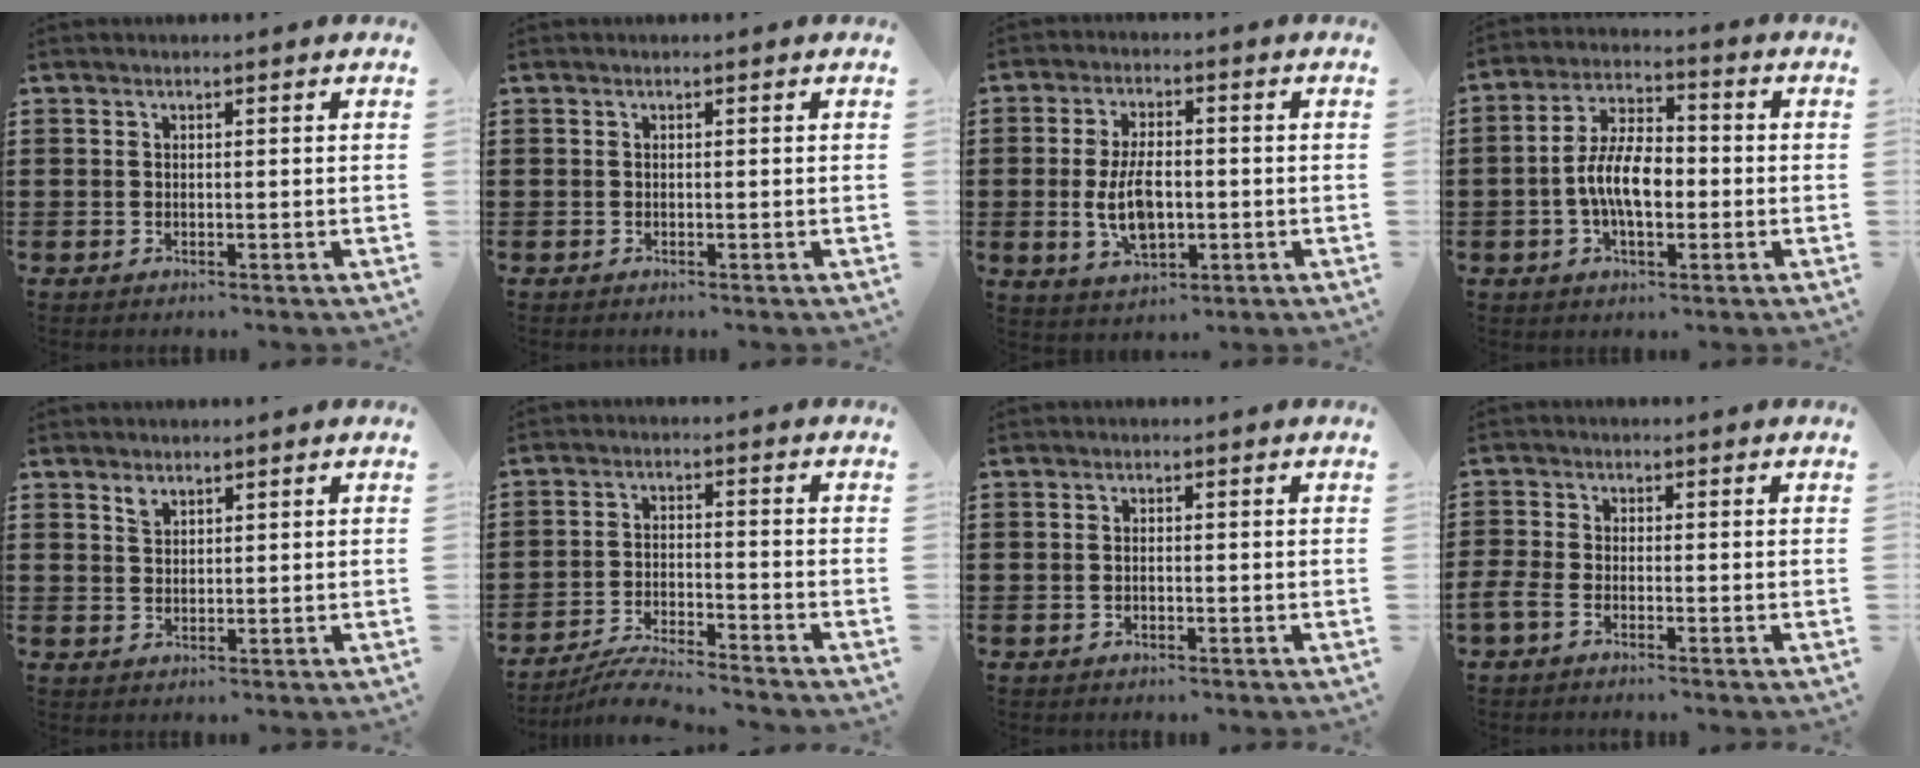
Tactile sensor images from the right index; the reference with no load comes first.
{"total": 0.0}
{"total": 7.6, "force": [-0.8, 4.0, 6.4], "torque": [-0.134, -0.002, -0.021]}
{"total": 8.4, "force": [-1.4, 4.1, 7.2], "torque": [-0.160, 0.003, -0.033]}
{"total": 1.6, "force": [1.4, 0.7, 0.4], "torque": [-0.004, -0.001, 0.025]}
{"total": 5.0, "force": [-4.9, -0.1, 1.2], "torque": [-0.027, -0.002, -0.098]}
{"total": 0.8, "force": [-0.2, 0.4, 0.7], "torque": [-0.014, -0.001, -0.004]}
{"total": 2.1, "force": [-1.8, 0.5, 1.1], "torque": [-0.034, -0.002, -0.039]}